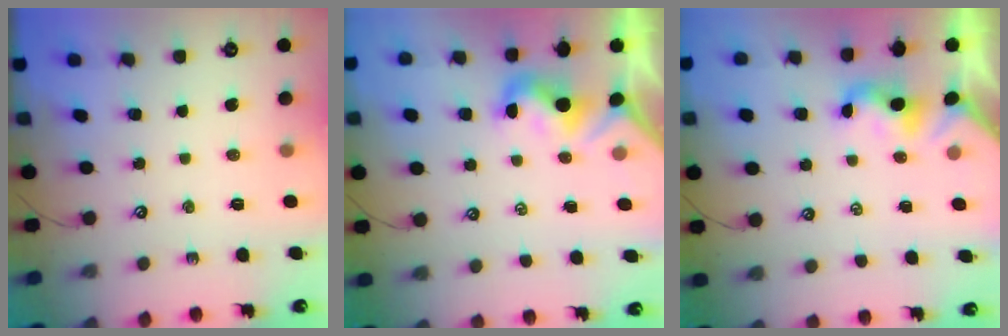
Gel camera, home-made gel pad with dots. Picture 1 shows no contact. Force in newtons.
{"total": 1.0, "press": 0.7, "slide": 0.6}
{"total": 1.8, "press": 1.8, "slide": 0.5}